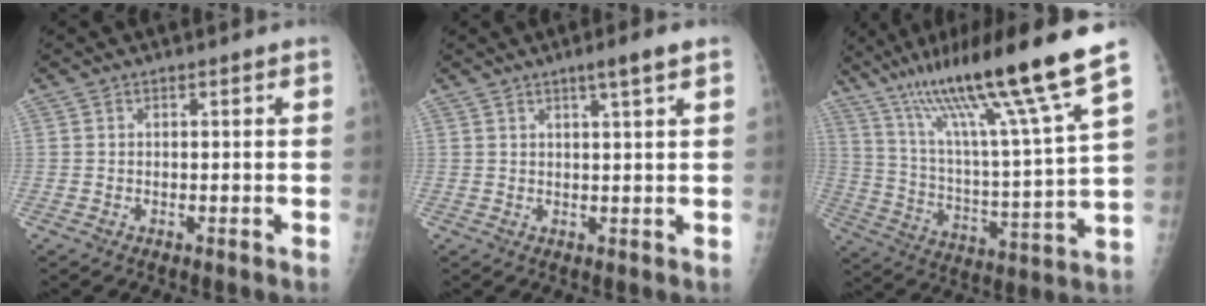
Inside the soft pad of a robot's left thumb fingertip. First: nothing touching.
{"total": 3.7, "force": [2.2, -0.2, 3.0], "torque": [-0.052, -0.009, 0.036]}
{"total": 24.7, "force": [16.5, 1.3, 18.4], "torque": [-0.295, -0.052, 0.284]}